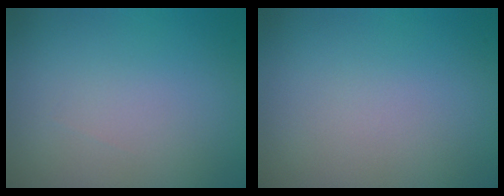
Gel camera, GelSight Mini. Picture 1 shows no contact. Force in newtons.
{"total": 0.0}